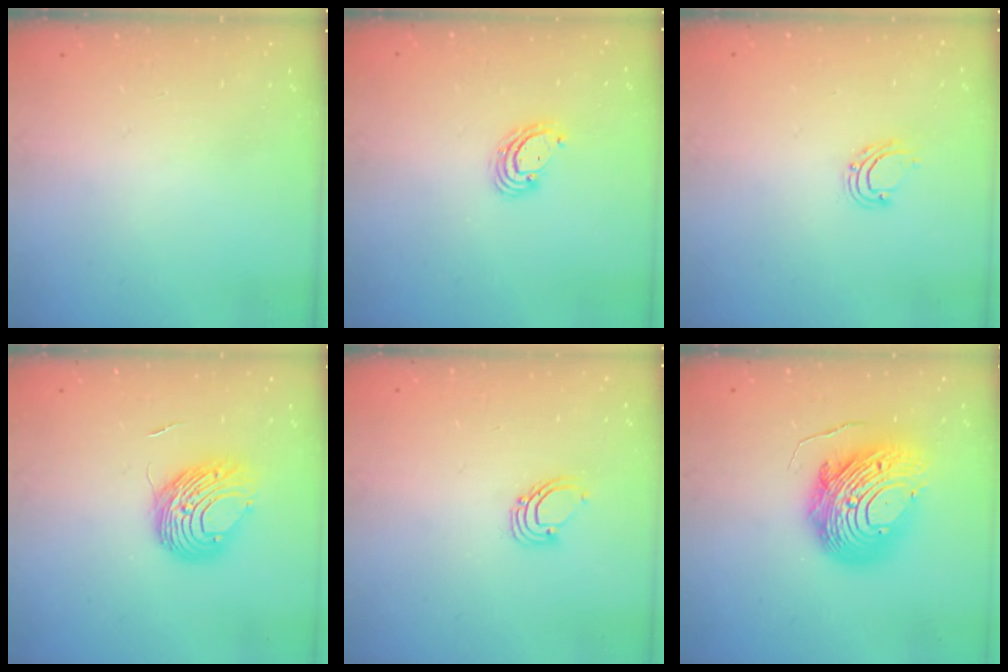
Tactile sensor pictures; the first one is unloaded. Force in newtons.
{"total": 3.9, "press": 3.9, "slide": 0.1}
{"total": 6.2, "press": 6.1, "slide": 0.5}
{"total": 8.8, "press": 8.8, "slide": 0.8}
{"total": 2.6, "press": 2.6, "slide": 0.2}
{"total": 14.7, "press": 14.7, "slide": 1.1}